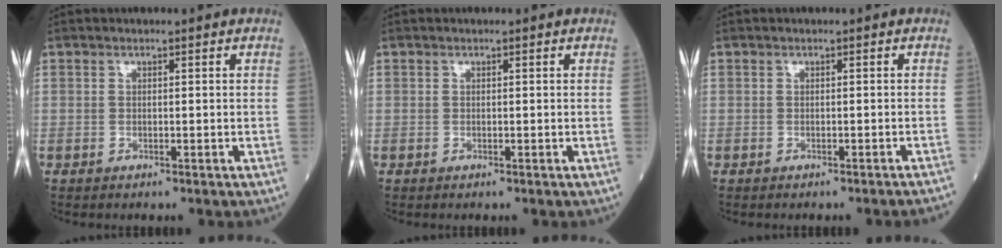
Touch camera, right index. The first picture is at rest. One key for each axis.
{"total": 0.0}
{"total": 3.4, "fx": -3.1, "fy": -0.7, "fz": 1.0, "tx": -0.009, "ty": -0.007, "tz": -0.033}